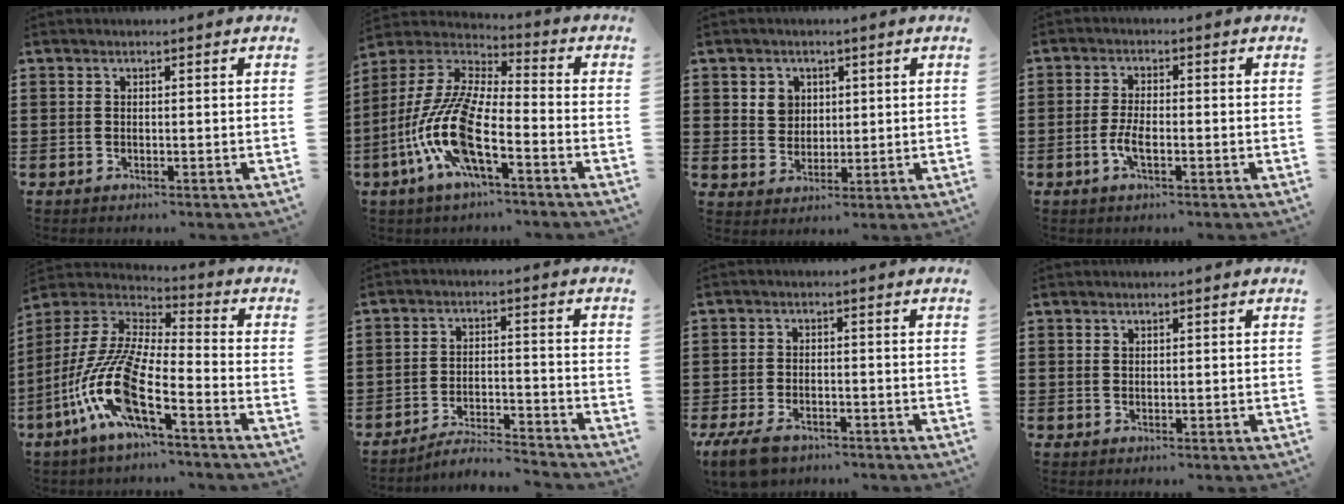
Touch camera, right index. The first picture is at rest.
{"total": 12.8, "force": [-6.2, 3.3, 10.7], "torque": [-0.260, -0.019, -0.132]}
{"total": 3.9, "force": [1.6, 3.4, 0.9], "torque": [-0.033, 0.012, 0.028]}
{"total": 3.3, "force": [-1.2, 1.0, 2.9], "torque": [-0.066, -0.006, -0.025]}
{"total": 13.0, "force": [-7.2, 2.6, 10.5], "torque": [-0.246, -0.019, -0.148]}
{"total": 4.9, "force": [-4.7, 0.2, 1.1], "torque": [-0.029, -0.001, -0.097]}
{"total": 4.1, "force": [-3.4, 1.4, 1.9], "torque": [-0.052, -0.006, -0.068]}
{"total": 0.7, "force": [0.4, 0.5, 0.2], "torque": [-0.005, 0.001, 0.009]}